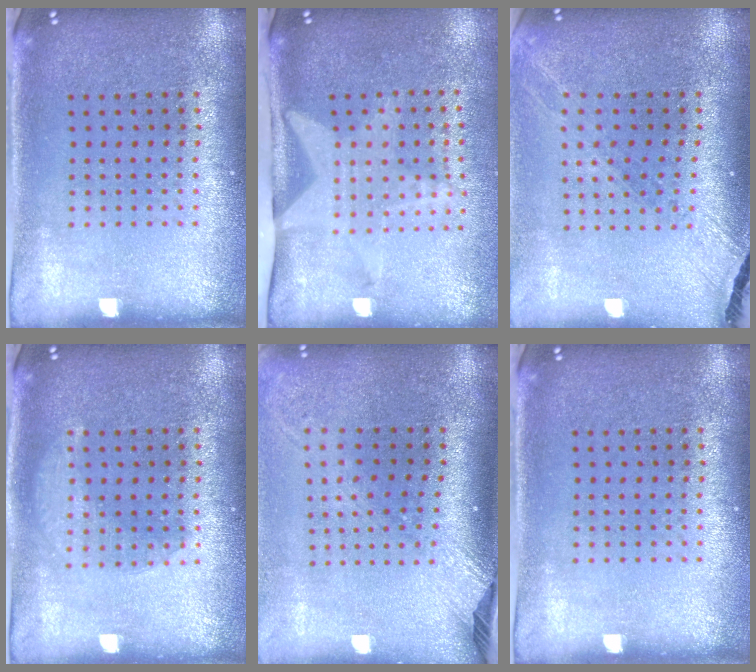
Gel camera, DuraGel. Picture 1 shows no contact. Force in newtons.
{"total": 2.0, "press": 1.5, "slide": 1.3}
{"total": 1.4, "press": 1.4, "slide": 0.1}
{"total": 1.8, "press": 1.8, "slide": 0.2}
{"total": 2.4, "press": 1.8, "slide": 1.7}
{"total": 0.0}